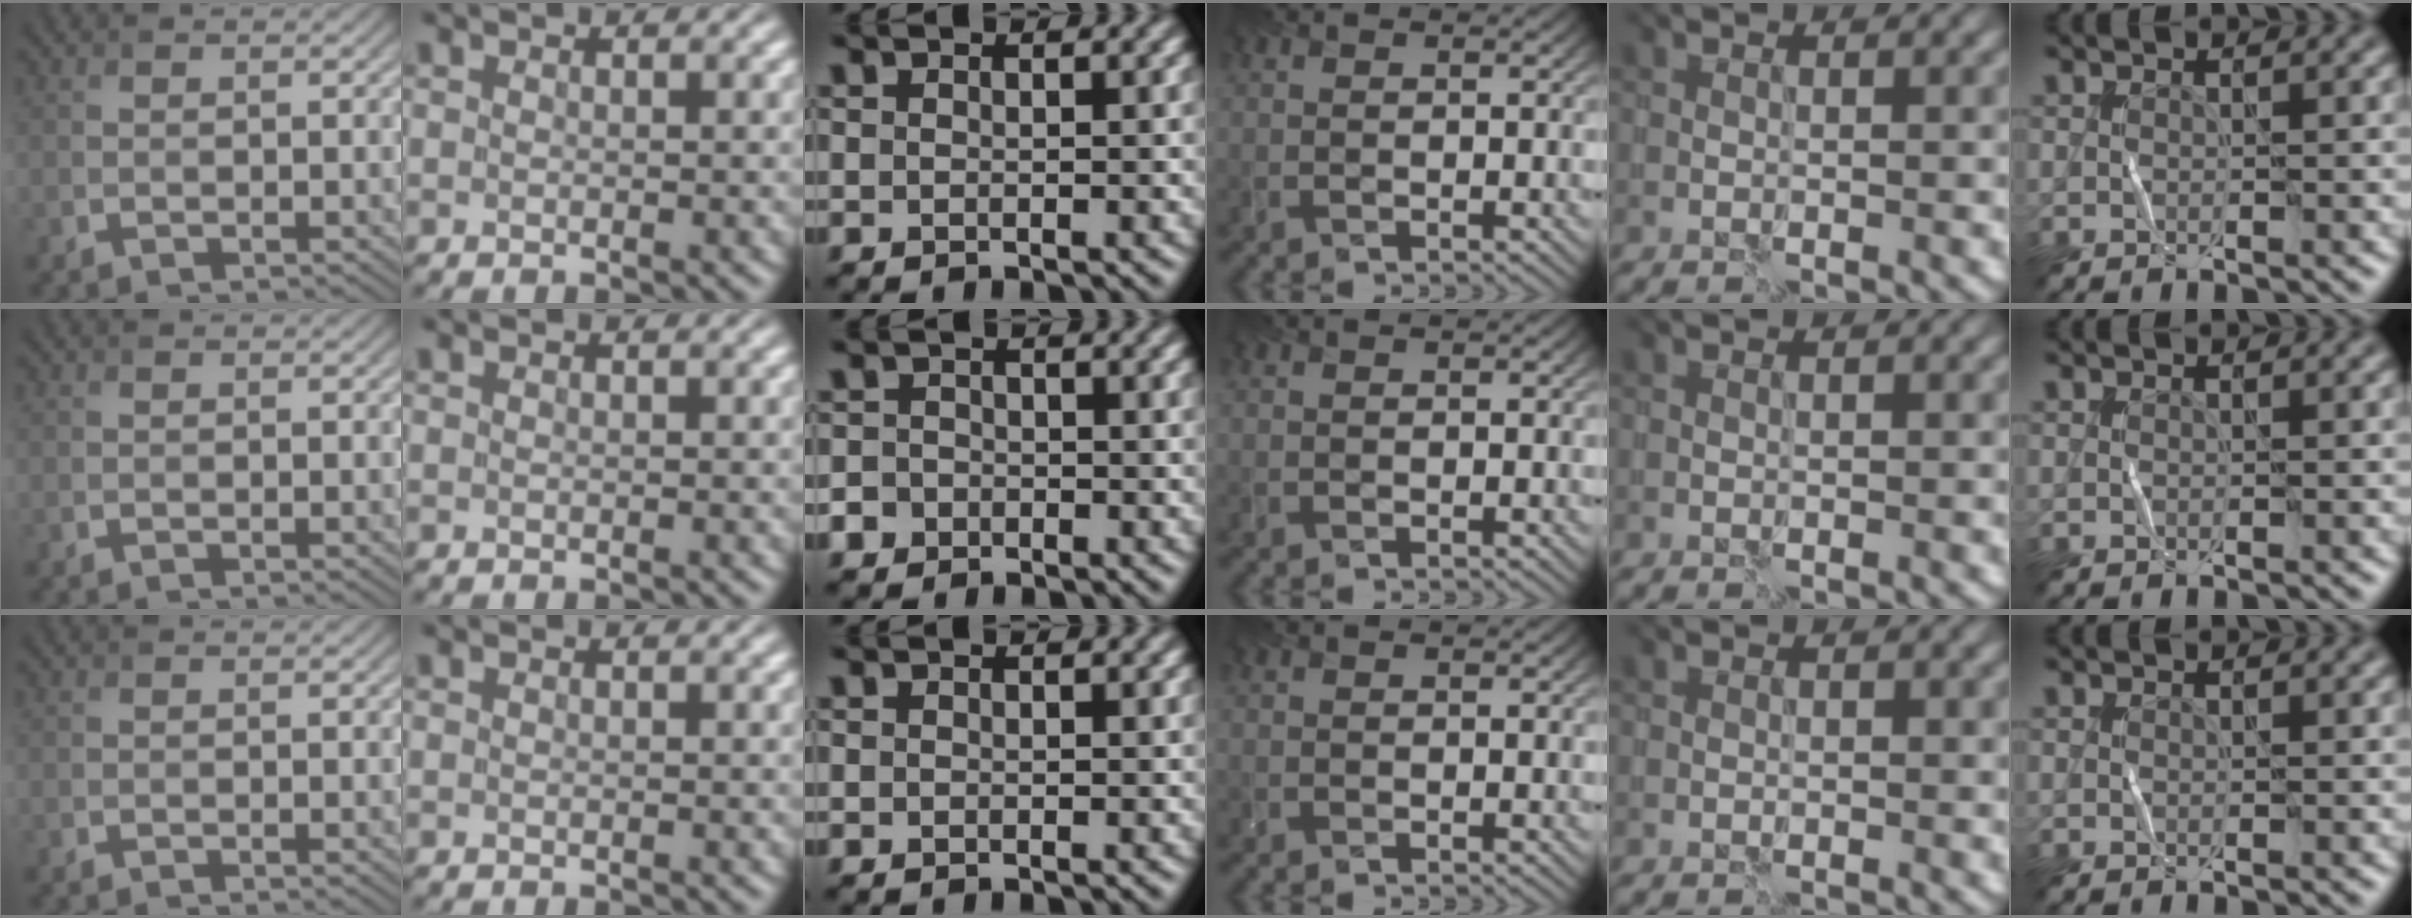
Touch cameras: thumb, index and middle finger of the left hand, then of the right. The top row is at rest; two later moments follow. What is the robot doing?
{"motion": "fold", "object": "coffee filter"}